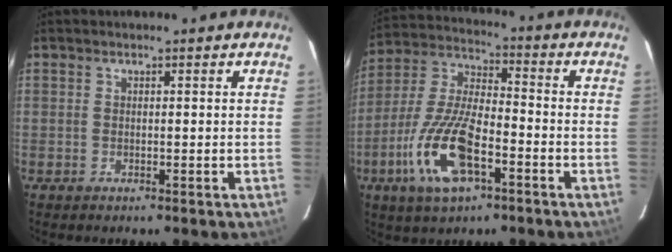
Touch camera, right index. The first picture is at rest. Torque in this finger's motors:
{"motor_torque": [1.75, -0.39, 0.51, 0.21]}